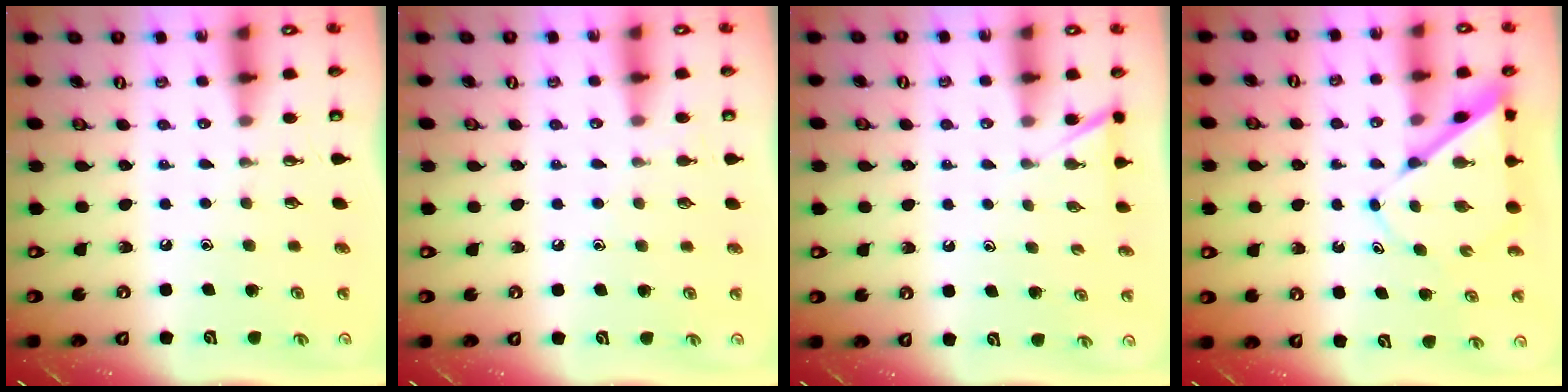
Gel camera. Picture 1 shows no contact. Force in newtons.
{"total": 4.6, "press": 4.6, "slide": 0.5}
{"total": 2.4, "press": 2.4, "slide": 0.2}
{"total": 6.7, "press": 6.7, "slide": 0.6}